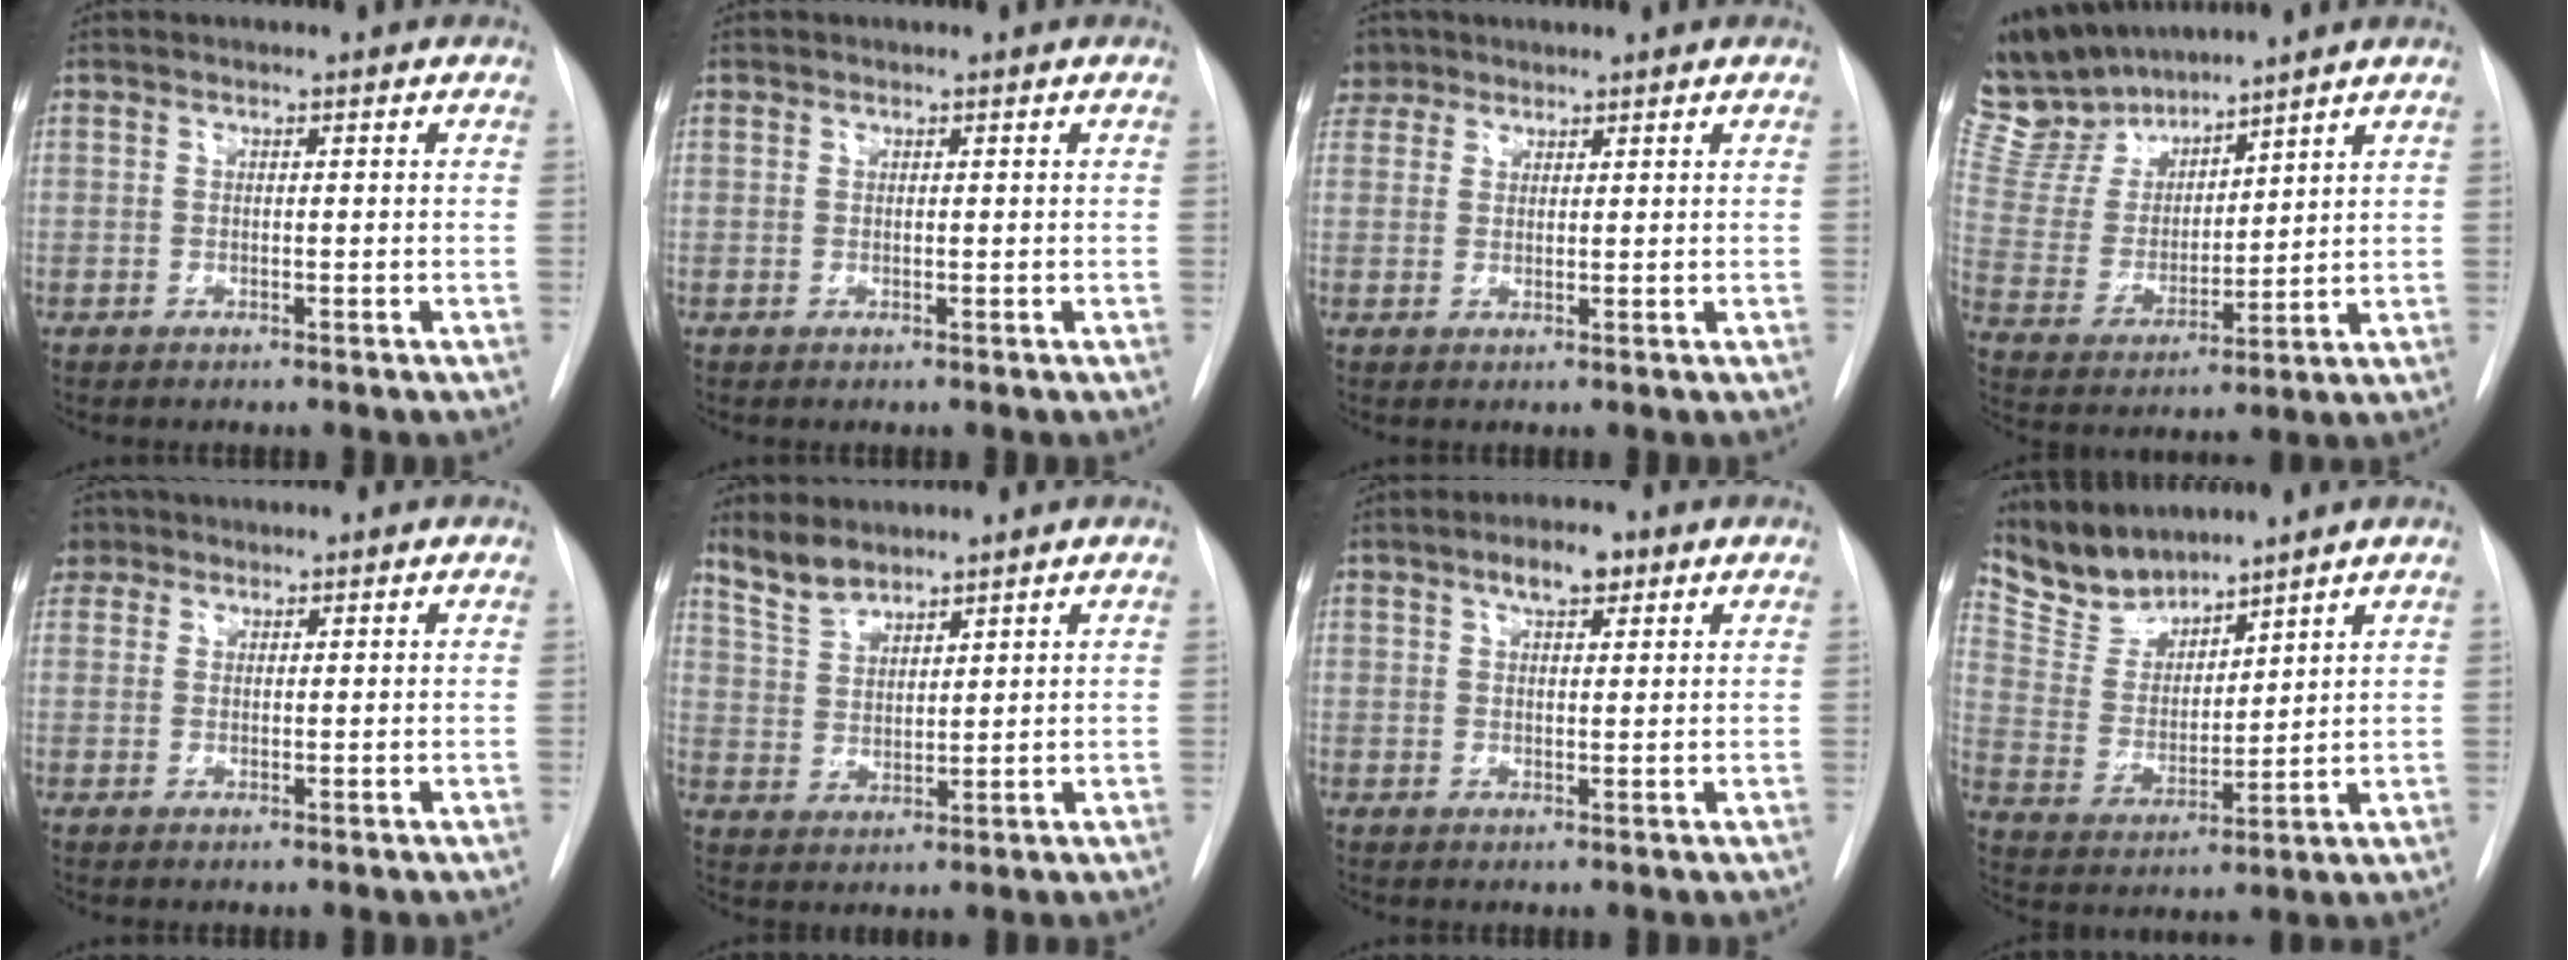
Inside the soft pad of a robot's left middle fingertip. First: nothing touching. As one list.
[{"total": 0.0}, {"total": 4.9, "force": [3.7, 3.1, 0.6], "torque": [-0.007, 0.012, 0.073]}, {"total": 13.2, "force": [12.0, 3.7, 4.0], "torque": [-0.092, 0.008, 0.246]}, {"total": 3.7, "force": [2.5, 2.7, 0.5], "torque": [-0.008, 0.011, 0.048]}, {"total": 5.6, "force": [5.1, 1.7, 1.5], "torque": [-0.035, 0.004, 0.112]}, {"total": 4.2, "force": [2.5, 1.6, 2.9], "torque": [-0.053, 0.007, 0.042]}, {"total": 8.7, "force": [8.3, 2.4, 1.0], "torque": [-0.033, 0.005, 0.180]}]